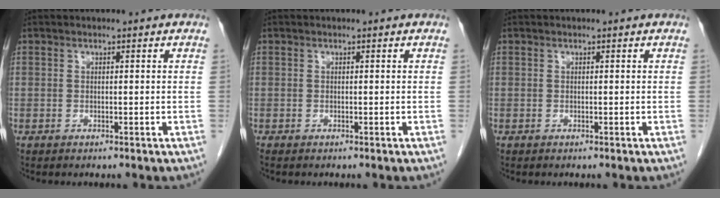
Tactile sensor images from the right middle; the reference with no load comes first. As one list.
[{"total": 0.0}, {"total": 0.0}]